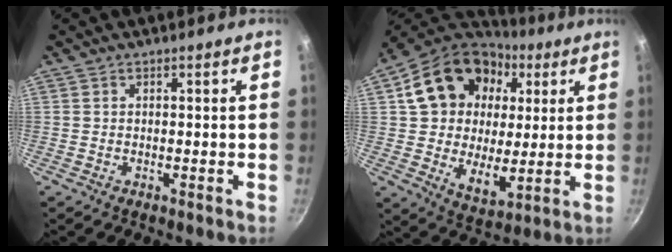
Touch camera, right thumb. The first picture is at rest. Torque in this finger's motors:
{"motor_torque": [0.07, 3.67, 1.03, -0.47, 0.40]}